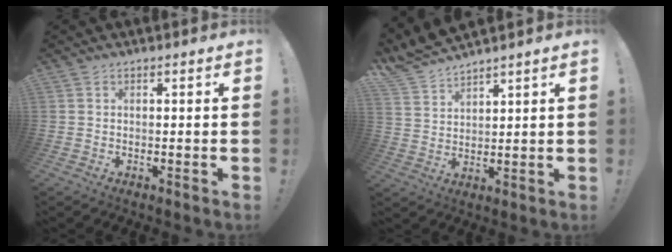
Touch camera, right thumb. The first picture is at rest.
{"total": 7.1, "force": [6.5, 2.0, 2.1], "torque": [-0.061, -0.046, 0.128]}